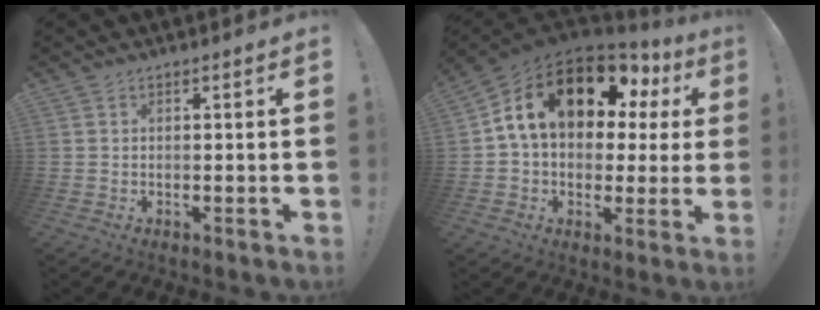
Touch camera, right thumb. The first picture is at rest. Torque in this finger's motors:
{"motor_torque": [2.17, 2.83, 0.51, 0.08, 0.50]}